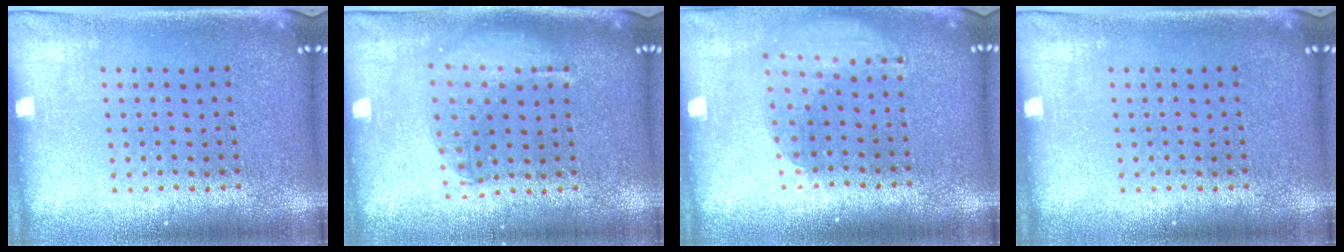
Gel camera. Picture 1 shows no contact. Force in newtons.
{"total": 1.3, "press": 1.3, "slide": 0.3}
{"total": 1.7, "press": 1.3, "slide": 1.1}
{"total": 0.0}